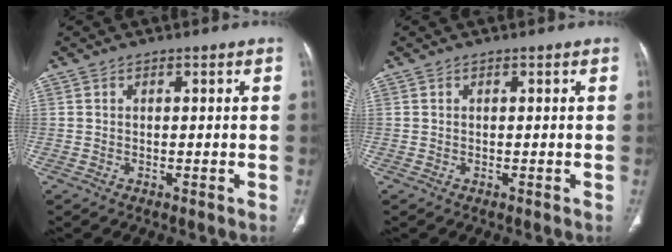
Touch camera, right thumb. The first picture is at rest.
{"total": 0.0}